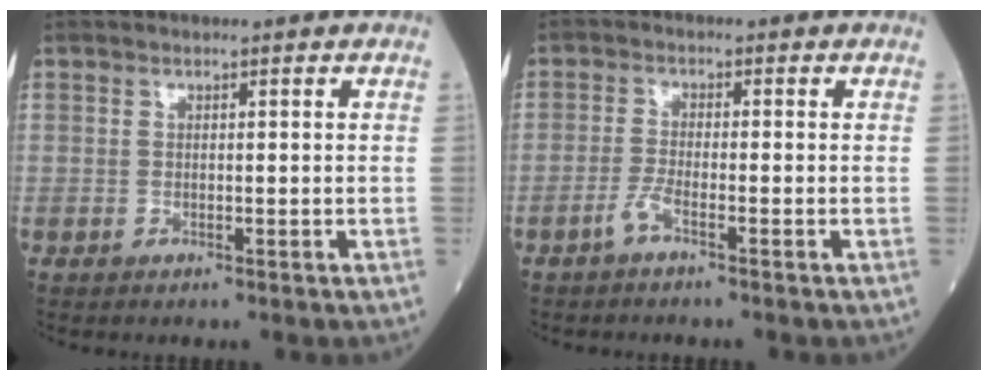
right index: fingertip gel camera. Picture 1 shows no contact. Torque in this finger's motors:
{"motor_torque": [0.50, -0.20, 0.15, 0.01]}